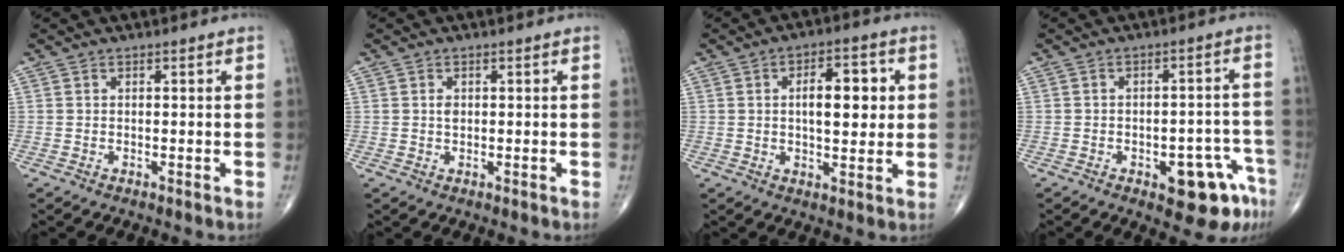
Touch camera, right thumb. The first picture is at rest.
{"total": 1.3, "force": [0.3, 0.9, 0.9], "torque": [-0.012, 0.000, 0.006]}
{"total": 9.6, "force": [1.6, 4.5, 8.4], "torque": [-0.100, 0.003, 0.022]}
{"total": 10.1, "force": [-5.1, 4.4, 7.5], "torque": [-0.061, 0.041, -0.056]}